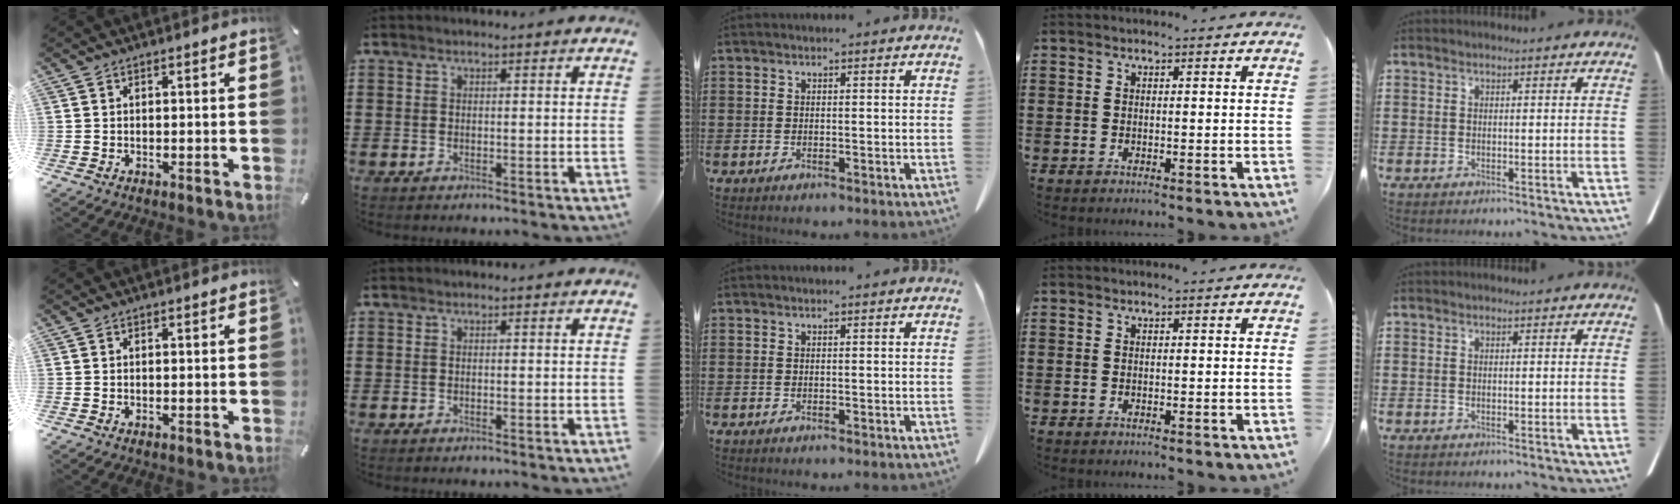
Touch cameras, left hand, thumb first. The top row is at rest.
{}